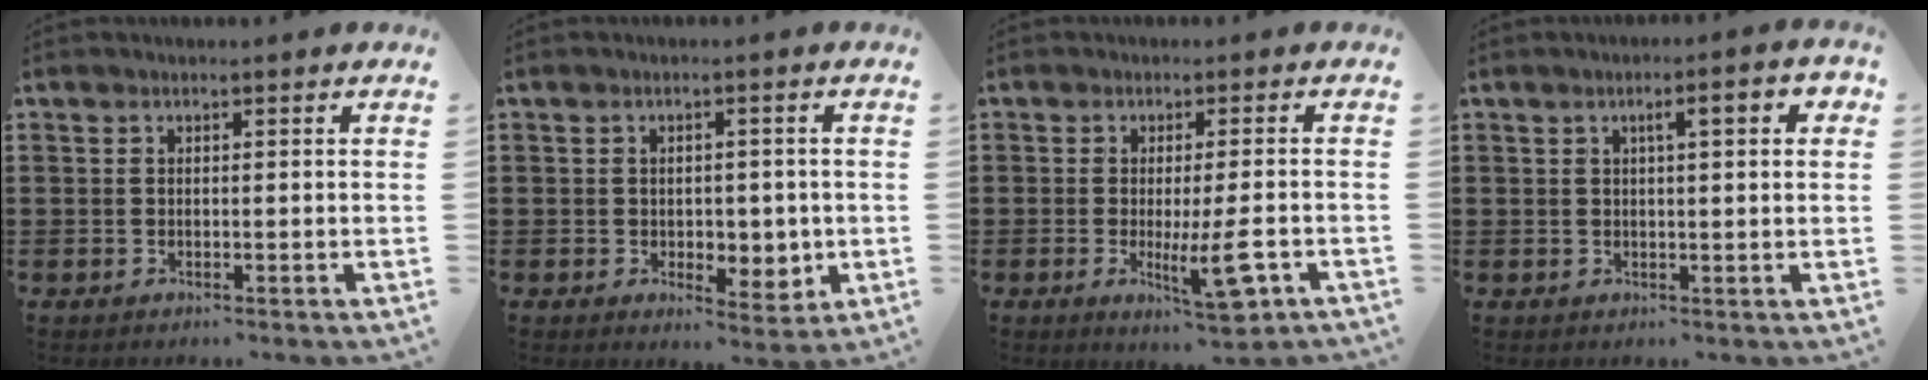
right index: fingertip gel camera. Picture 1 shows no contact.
{"total": 3.4, "force": [0.0, 2.7, 2.0], "torque": [-0.031, 0.000, -0.005]}
{"total": 8.1, "force": [-2.7, 1.1, 7.6], "torque": [-0.138, -0.019, -0.042]}
{"total": 3.7, "force": [1.0, 0.6, 3.6], "torque": [-0.062, 0.003, 0.010]}